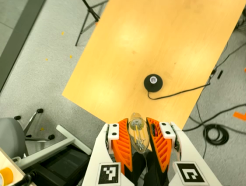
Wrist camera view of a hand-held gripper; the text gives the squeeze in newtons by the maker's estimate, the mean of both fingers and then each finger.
{"total": 21.0, "left": 22.6, "right": 19.5}